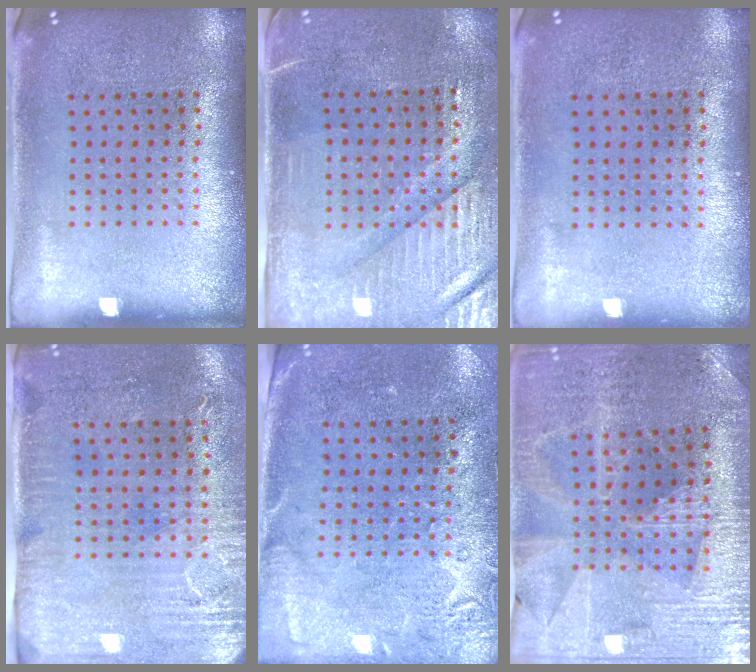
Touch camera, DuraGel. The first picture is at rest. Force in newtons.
{"total": 3.5, "press": 3.2, "slide": 1.6}
{"total": 0.0}
{"total": 2.9, "press": 2.4, "slide": 1.6}
{"total": 2.7, "press": 2.3, "slide": 1.5}
{"total": 2.9, "press": 2.9, "slide": 0.6}